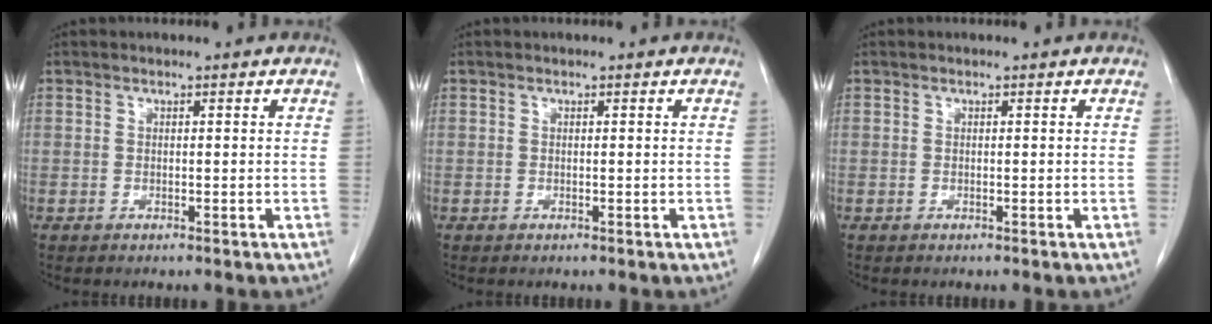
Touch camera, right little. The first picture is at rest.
{"total": 0.0}
{"total": 0.0}